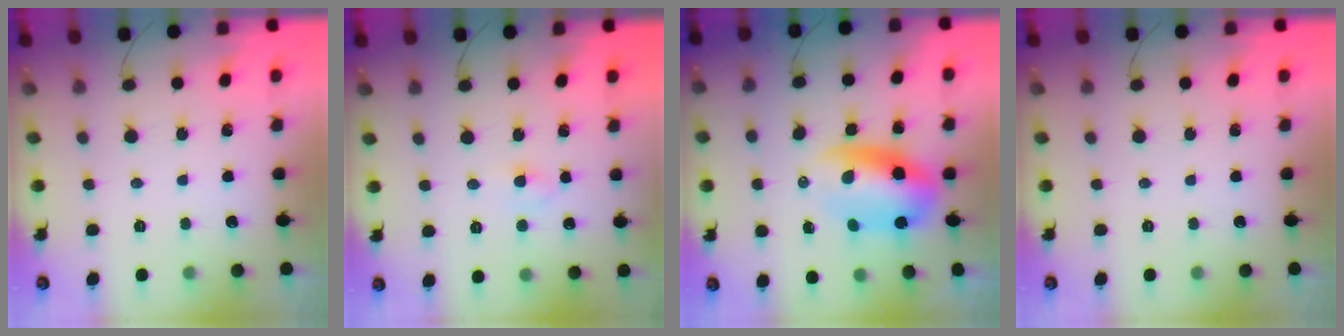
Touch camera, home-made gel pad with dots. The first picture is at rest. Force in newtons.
{"total": 2.9, "press": 2.7, "slide": 0.9}
{"total": 8.8, "press": 8.6, "slide": 1.8}
{"total": 0.0}